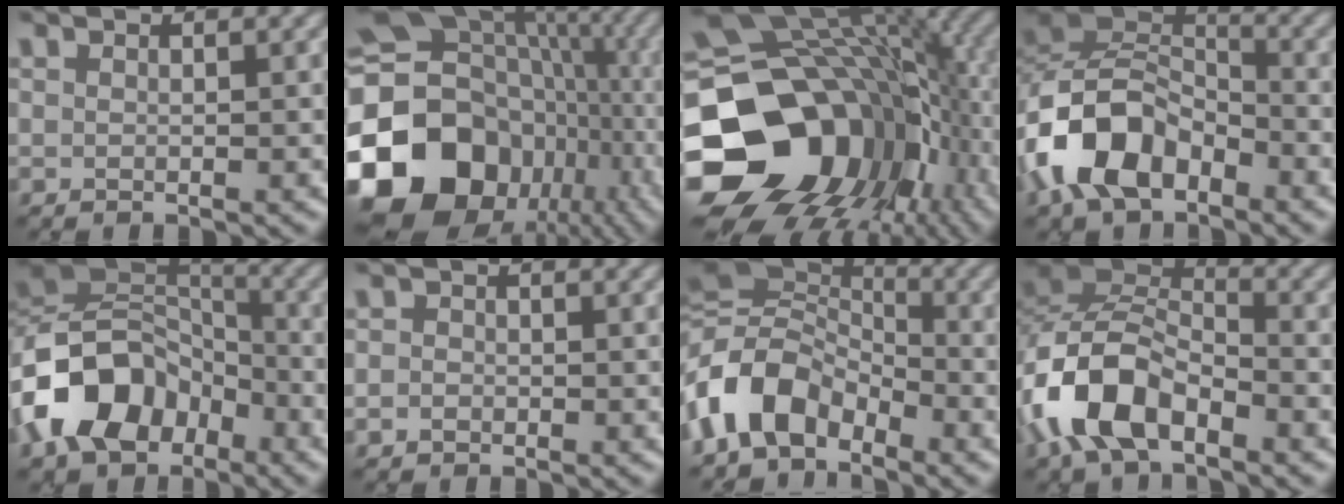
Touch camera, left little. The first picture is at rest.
{"total": 20.2, "force": [-5.5, 16.4, 10.5], "torque": [-0.231, -0.012, -0.079]}
{"total": 21.1, "force": [-4.9, 16.6, 11.9], "torque": [-0.253, -0.036, -0.058]}
{"total": 9.0, "force": [-4.5, 5.6, 5.3], "torque": [-0.104, 0.008, -0.098]}
{"total": 11.3, "force": [-5.2, 7.9, 6.3], "torque": [-0.121, 0.002, -0.112]}
{"total": 1.1, "force": [-0.5, 1.0, 0.4], "torque": [-0.002, -0.001, -0.012]}
{"total": 8.5, "force": [-3.6, 5.4, 5.5], "torque": [-0.103, 0.013, -0.085]}
{"total": 8.3, "force": [-4.2, 4.5, 5.6], "torque": [-0.111, 0.007, -0.095]}